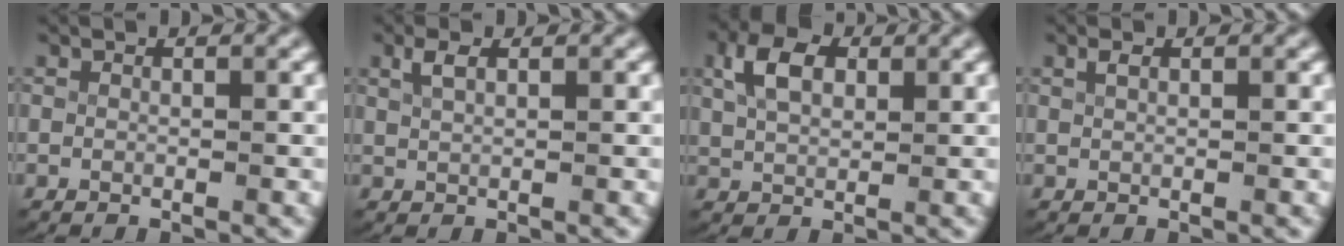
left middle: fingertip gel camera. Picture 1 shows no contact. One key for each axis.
{"total": 1.2, "fx": 0.8, "fy": 0.2, "fz": 0.9, "tx": -0.022, "ty": -0.002, "tz": 0.022}
{"total": 3.7, "fx": 1.5, "fy": 2.2, "fz": 2.6, "tx": -0.058, "ty": -0.003, "tz": 0.033}
{"total": 0.6, "fx": 0.4, "fy": 0.0, "fz": 0.4, "tx": -0.011, "ty": -0.003, "tz": 0.013}